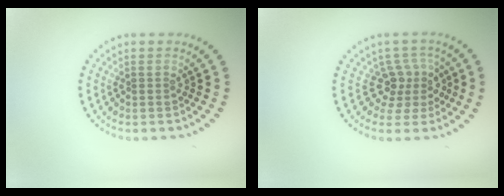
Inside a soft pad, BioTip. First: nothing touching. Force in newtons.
{"total": 3.2, "press": 2.4, "slide": 2.0}